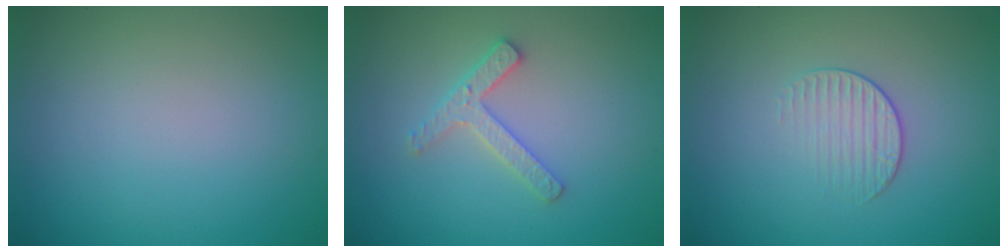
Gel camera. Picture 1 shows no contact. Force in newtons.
{"total": 2.4, "press": 2.4, "slide": 0.4}
{"total": 1.7, "press": 1.0, "slide": 1.4}